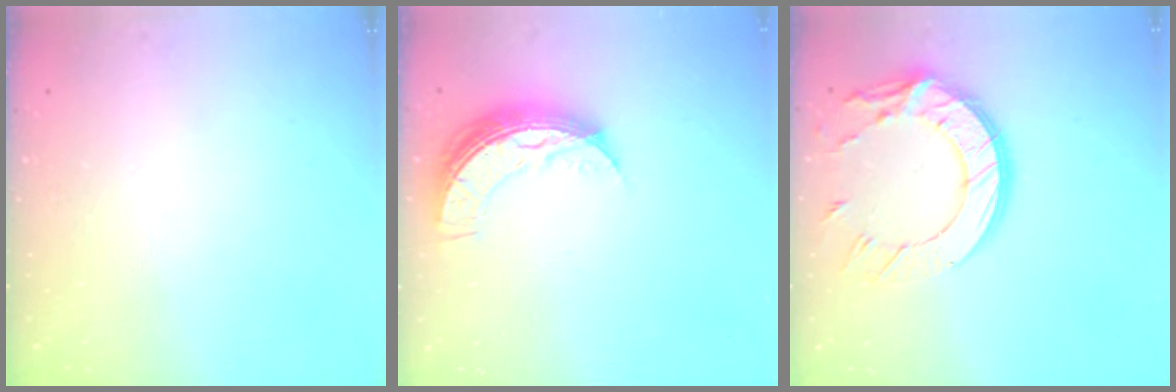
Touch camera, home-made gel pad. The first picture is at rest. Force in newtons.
{"total": 9.8, "press": 9.8, "slide": 0.7}
{"total": 17.3, "press": 17.2, "slide": 1.3}